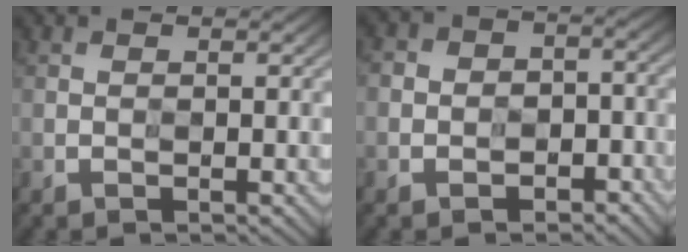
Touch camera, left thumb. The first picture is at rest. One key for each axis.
{"total": 5.0, "fx": -2.4, "fy": 4.1, "fz": 1.7, "tx": -0.013, "ty": 0.000, "tz": -0.047}